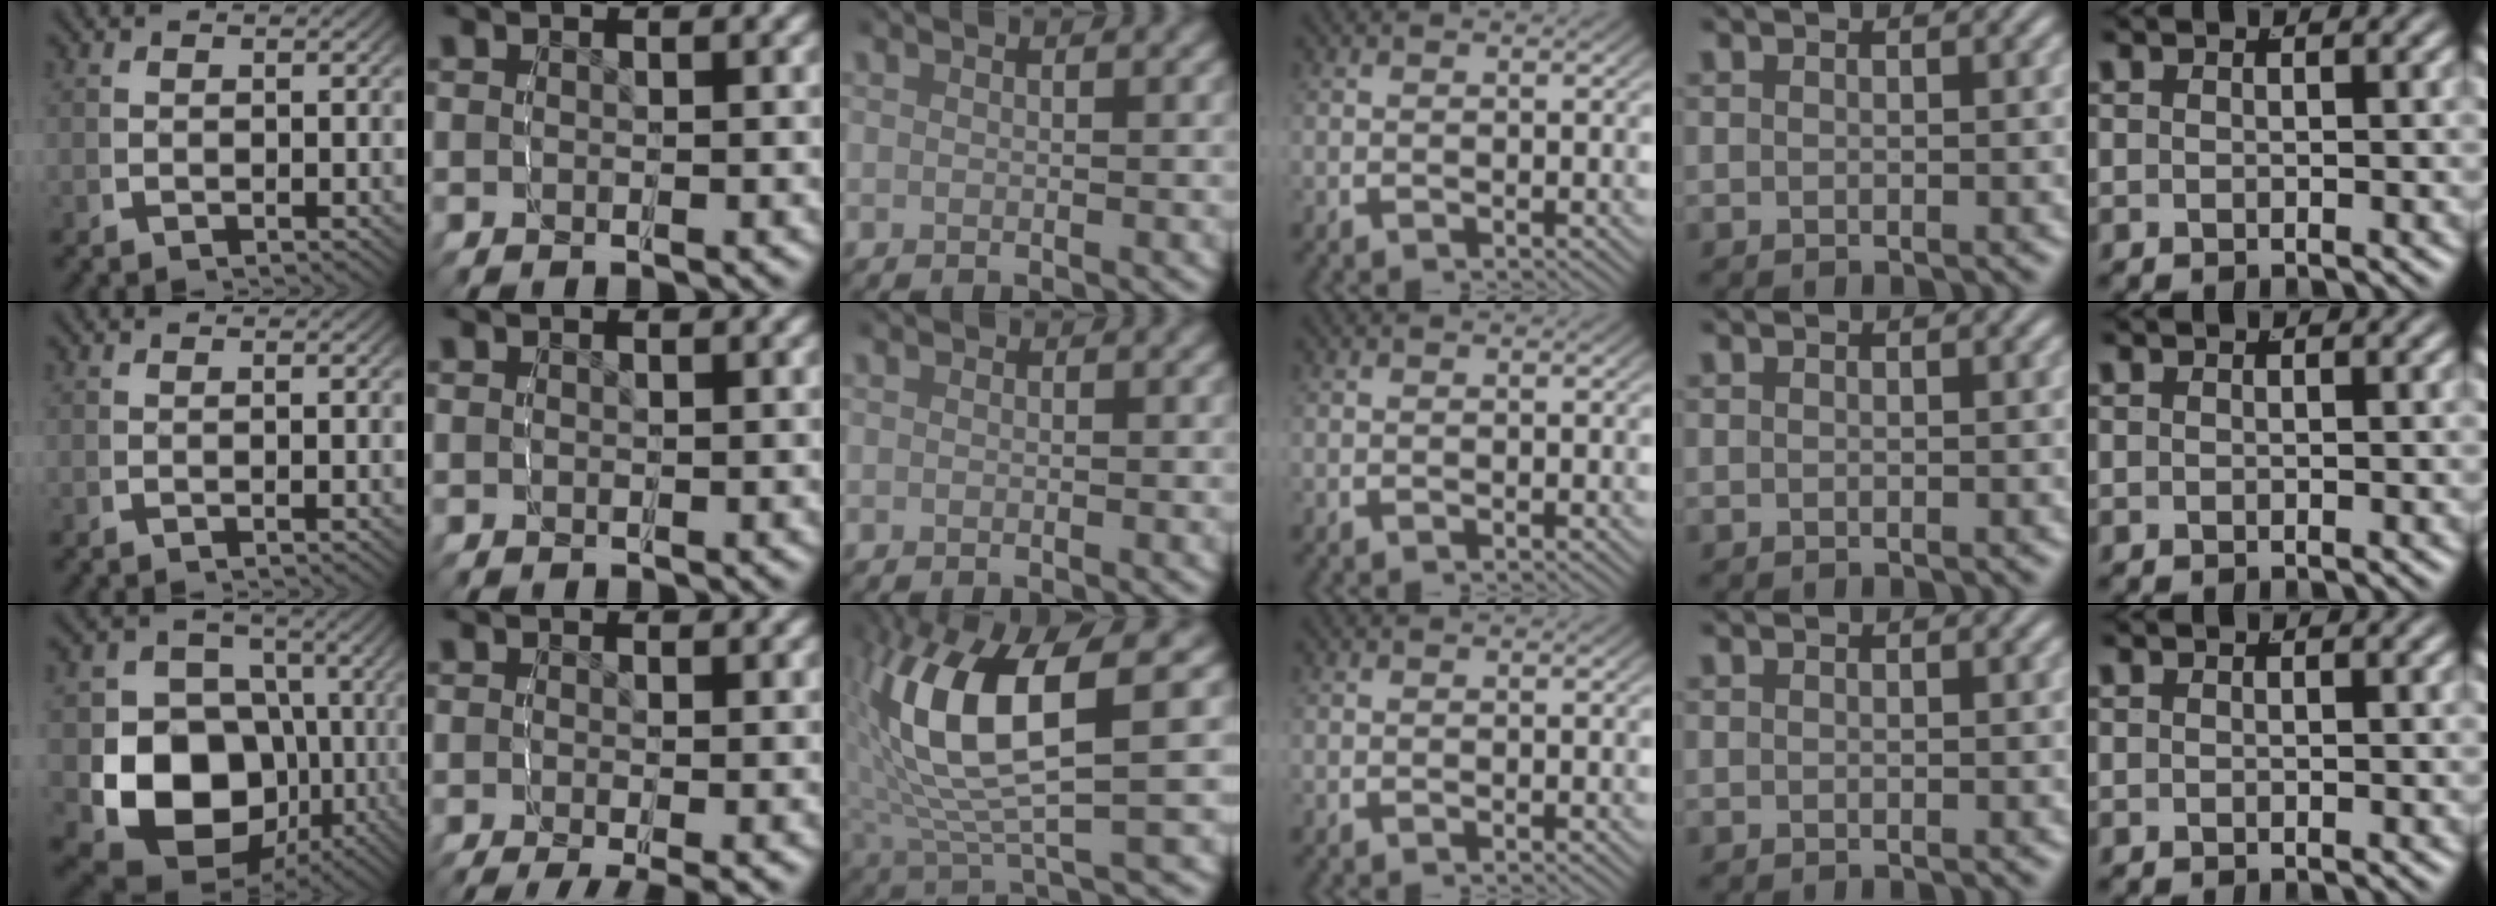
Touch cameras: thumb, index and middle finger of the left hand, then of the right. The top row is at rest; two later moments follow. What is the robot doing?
{"motion": "grasp_and_lifting", "object": "sponge"}